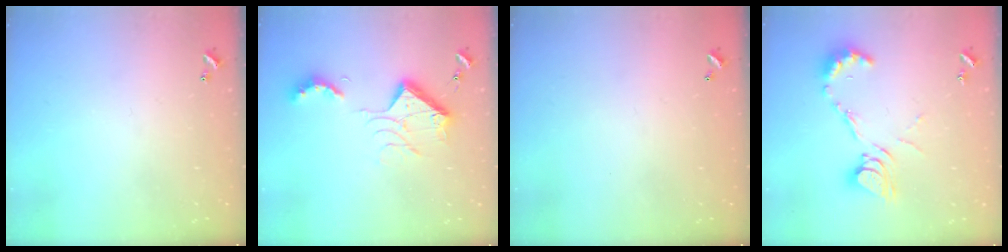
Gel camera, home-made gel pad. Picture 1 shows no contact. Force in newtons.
{"total": 13.7, "press": 13.6, "slide": 1.5}
{"total": 2.9, "press": 2.9, "slide": 0.1}
{"total": 11.6, "press": 11.6, "slide": 0.7}